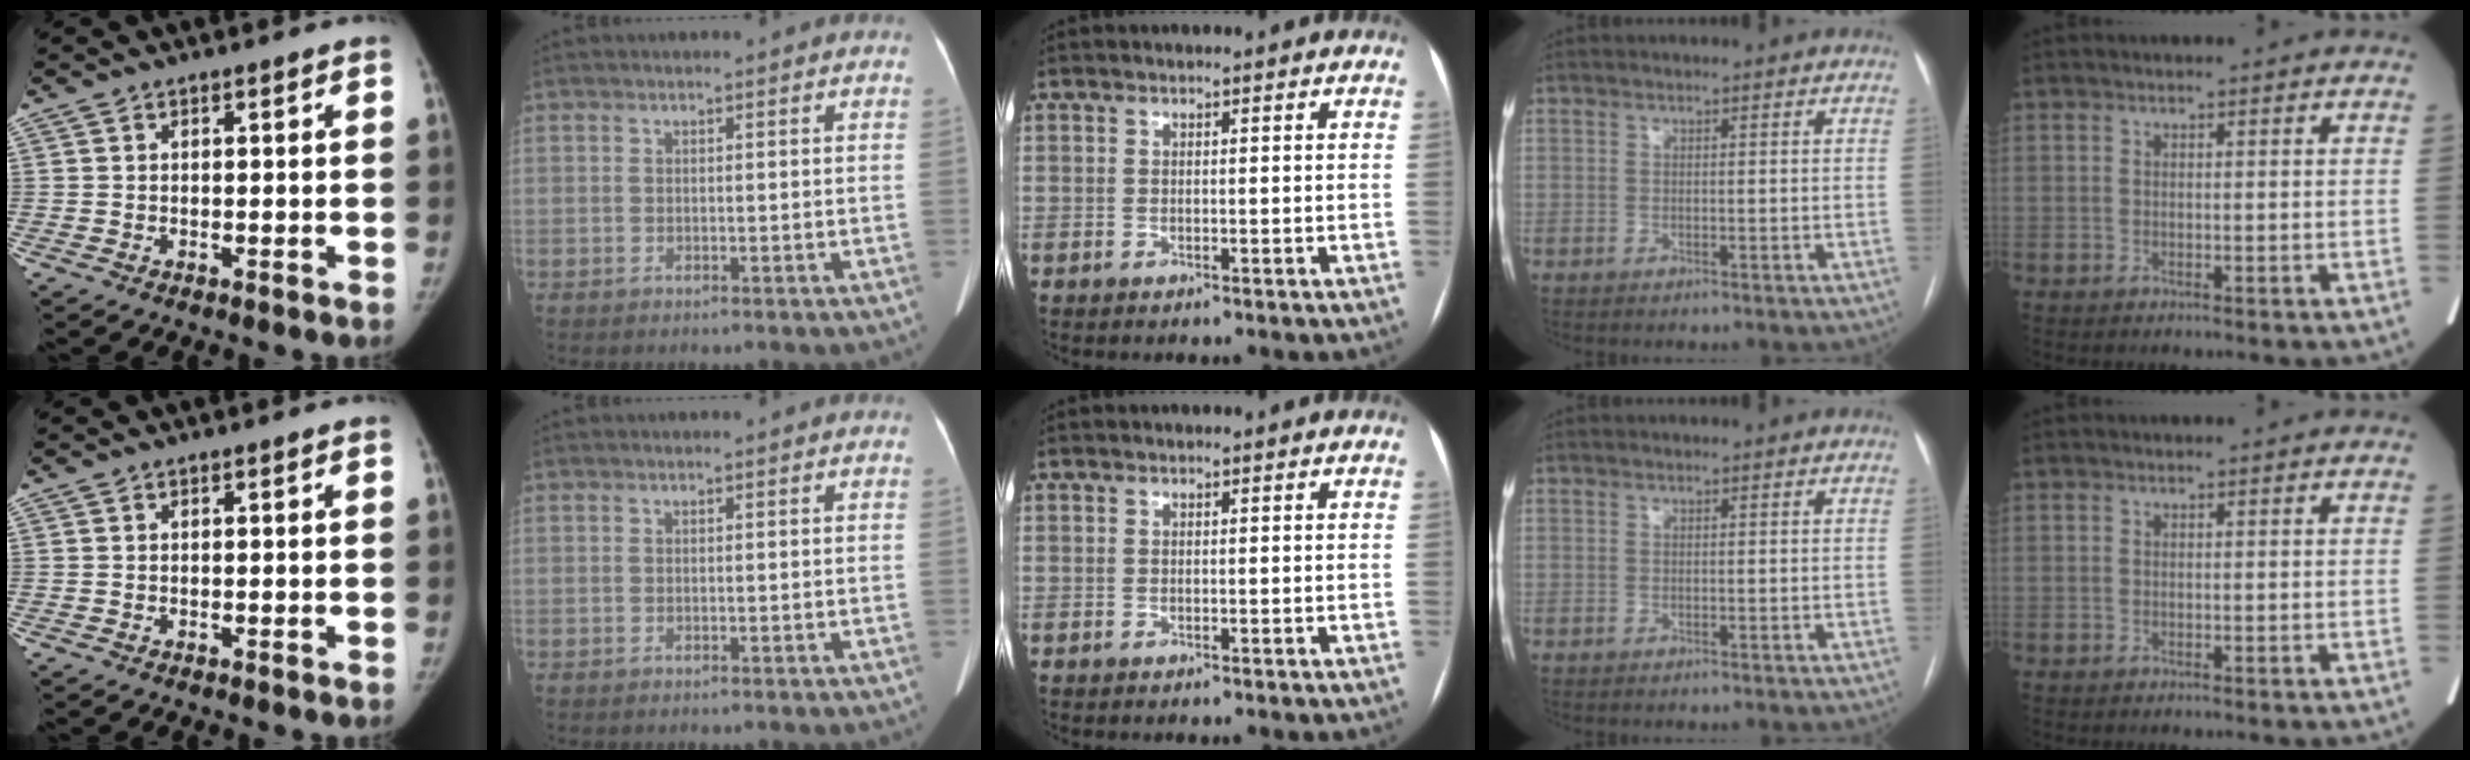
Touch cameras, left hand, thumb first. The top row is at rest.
{}